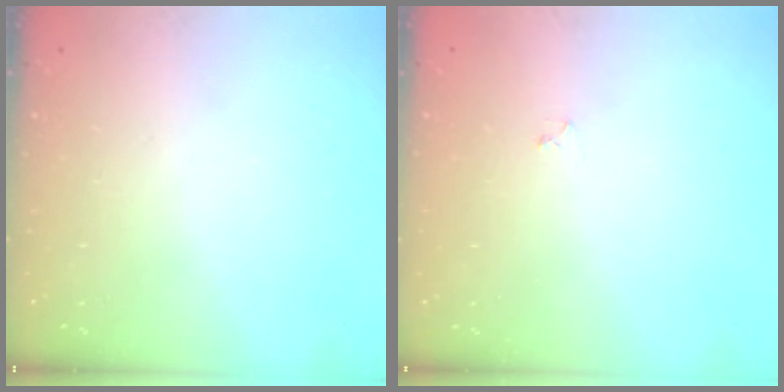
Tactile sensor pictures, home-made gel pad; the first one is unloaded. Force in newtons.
{"total": 2.2, "press": 2.1, "slide": 0.3}